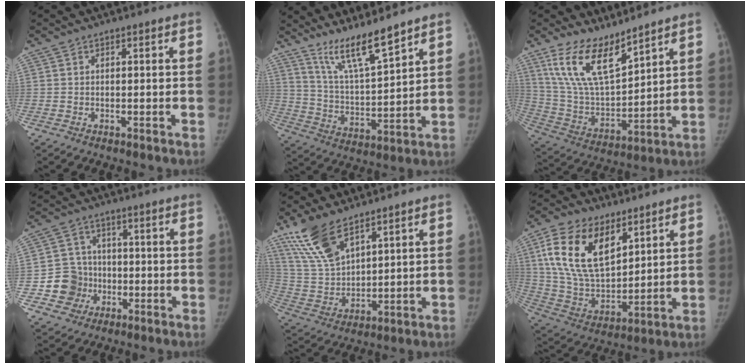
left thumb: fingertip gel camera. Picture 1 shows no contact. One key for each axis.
{"total": 11.4, "fx": 9.2, "fy": 1.1, "fz": 6.6, "tx": -0.113, "ty": -0.069, "tz": 0.178}
{"total": 14.8, "fx": 10.6, "fy": 4.9, "fz": 9.0, "tx": -0.153, "ty": -0.063, "tz": 0.225}
{"total": 8.3, "fx": -2.4, "fy": 7.8, "fz": 1.5, "tx": 0.013, "ty": 0.018, "tz": -0.042}
{"total": 12.5, "fx": 8.6, "fy": 5.0, "fz": 7.5, "tx": -0.142, "ty": -0.034, "tz": 0.185}
{"total": 20.1, "fx": 8.9, "fy": 11.2, "fz": 14.1, "tx": -0.241, "ty": -0.035, "tz": 0.174}